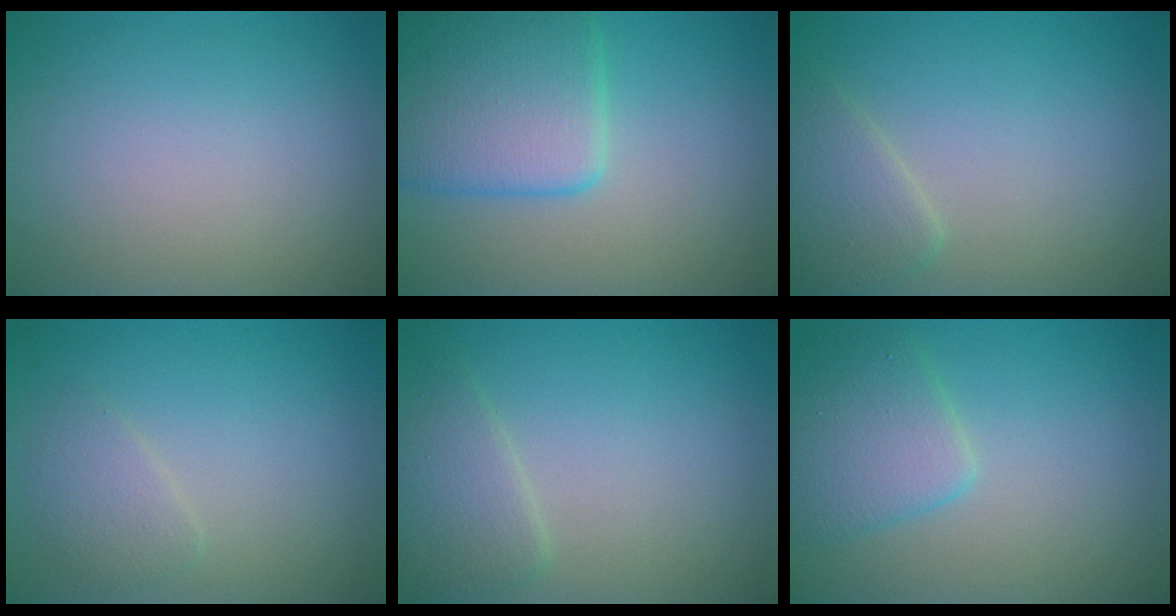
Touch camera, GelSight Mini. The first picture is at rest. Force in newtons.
{"total": 6.8, "press": 6.8, "slide": 0.4}
{"total": 2.6, "press": 2.6, "slide": 0.1}
{"total": 1.7, "press": 1.7, "slide": 0.1}
{"total": 2.7, "press": 2.7, "slide": 0.1}
{"total": 3.7, "press": 3.7, "slide": 0.1}